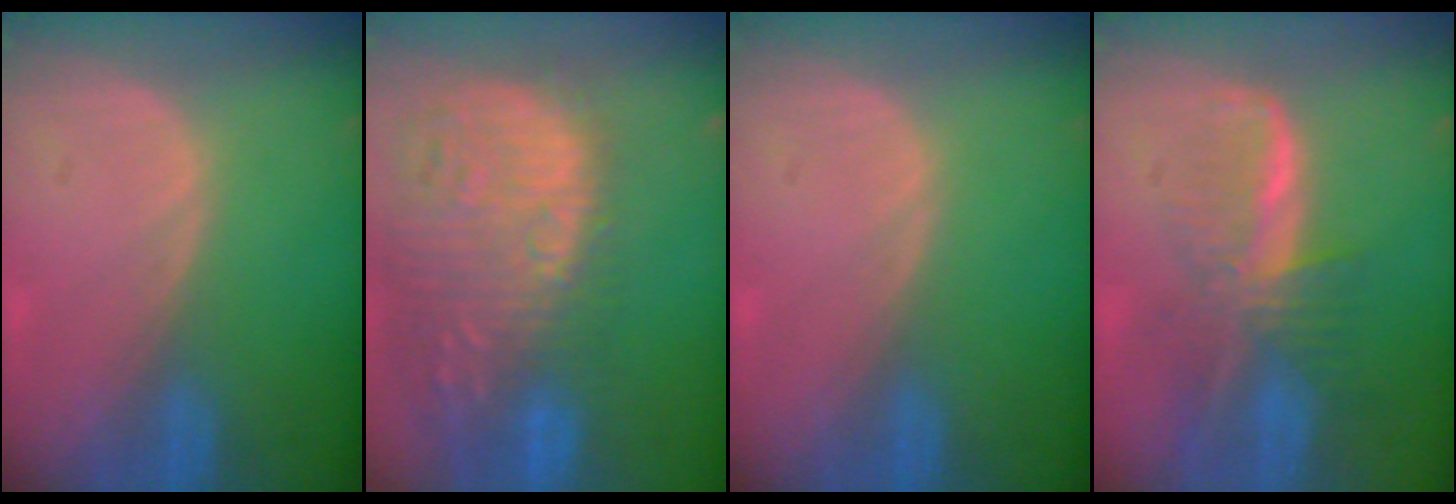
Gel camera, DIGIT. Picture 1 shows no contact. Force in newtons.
{"total": 16.0, "press": 13.2, "slide": 9.1}
{"total": 0.0}
{"total": 8.1, "press": 6.9, "slide": 4.1}